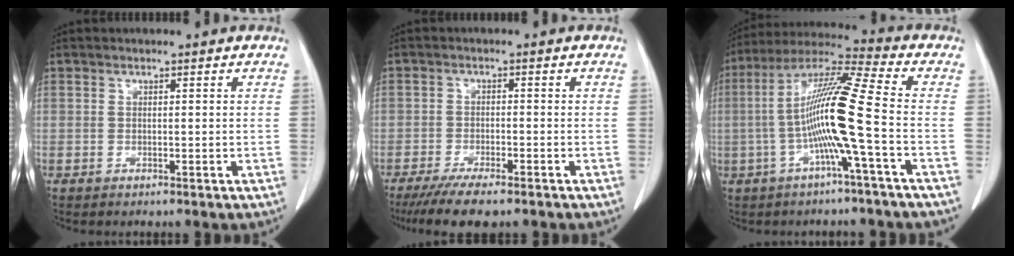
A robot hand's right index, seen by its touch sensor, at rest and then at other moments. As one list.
[{"total": 7.1, "force": [-5.5, 1.6, 4.2], "torque": [-0.065, -0.013, -0.090]}, {"total": 13.0, "force": [-2.5, -1.4, 12.6], "torque": [-0.241, 0.013, -0.059]}]